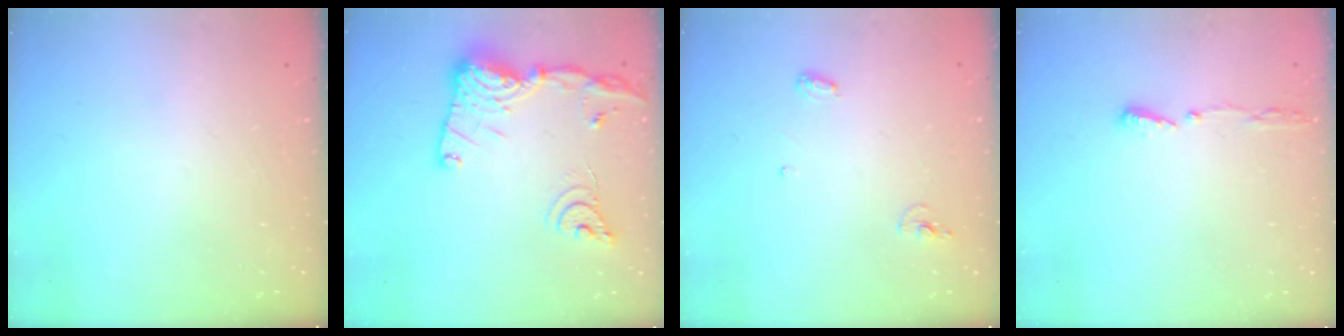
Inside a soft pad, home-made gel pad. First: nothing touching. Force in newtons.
{"total": 18.5, "press": 18.4, "slide": 1.7}
{"total": 5.4, "press": 5.2, "slide": 1.4}
{"total": 4.9, "press": 4.8, "slide": 1.2}